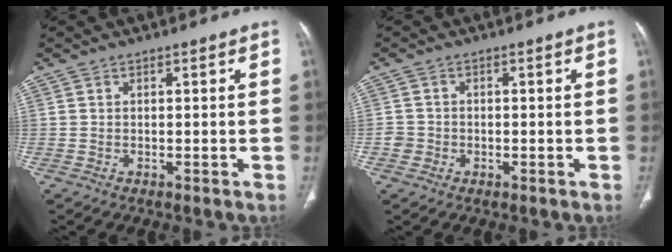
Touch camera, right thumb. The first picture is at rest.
{"total": 2.2, "force": [-0.6, 2.1, 0.4], "torque": [0.003, 0.009, -0.015]}